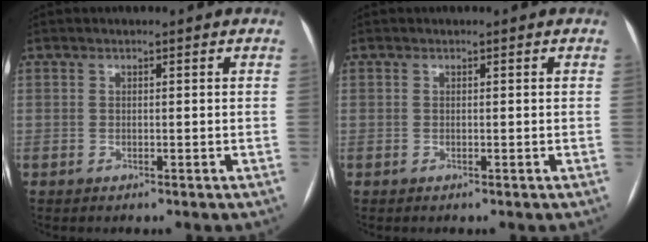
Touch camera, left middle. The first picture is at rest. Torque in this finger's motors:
{"motor_torque": [0.02, -0.03, 0.00, 0.00]}